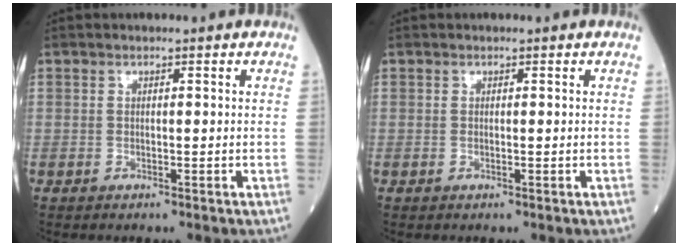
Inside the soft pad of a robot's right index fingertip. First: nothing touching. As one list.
[{"total": 0.0}]